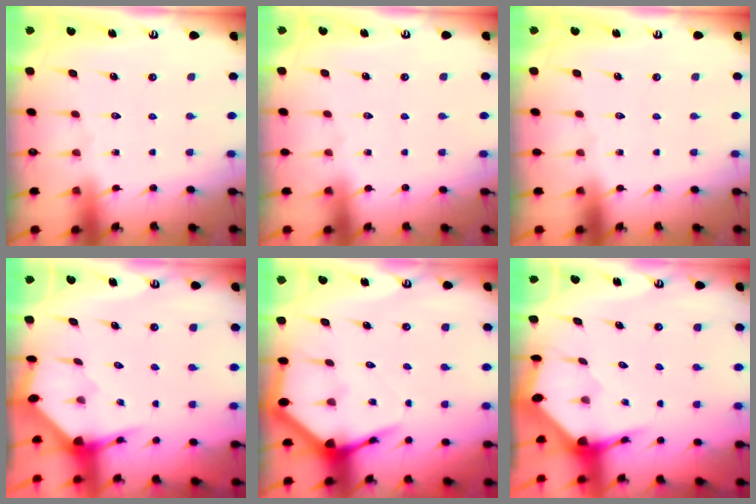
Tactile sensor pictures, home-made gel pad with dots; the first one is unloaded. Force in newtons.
{"total": 0.0}
{"total": 0.0}
{"total": 3.3, "press": 3.3, "slide": 0.1}
{"total": 5.8, "press": 5.8, "slide": 0.7}
{"total": 3.5, "press": 3.5, "slide": 0.4}